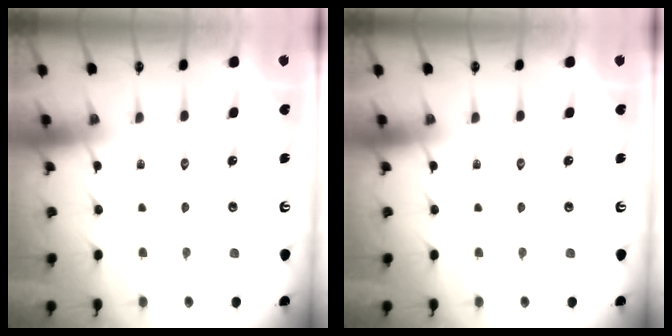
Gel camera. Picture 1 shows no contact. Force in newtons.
{"total": 0.0}